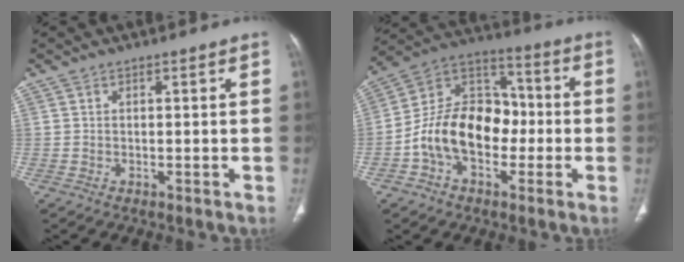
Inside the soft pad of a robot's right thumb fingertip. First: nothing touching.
{"total": 16.5, "force": [-3.5, 11.4, 11.4], "torque": [-0.171, 0.050, -0.068]}